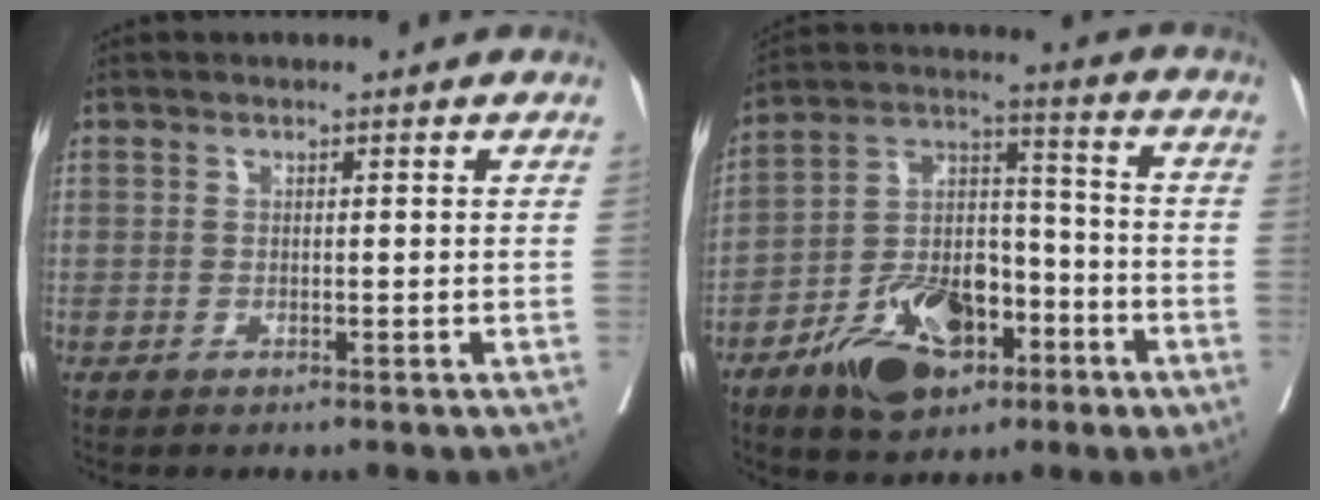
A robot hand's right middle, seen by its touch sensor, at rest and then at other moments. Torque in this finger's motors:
{"motor_torque": [0.29, -0.32, 0.27, 0.06]}